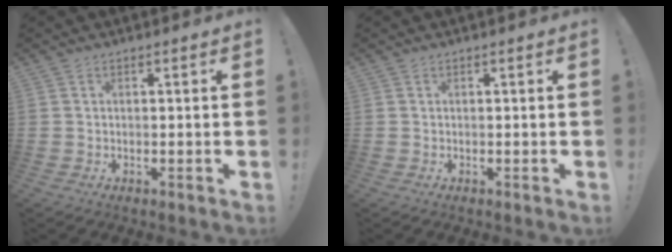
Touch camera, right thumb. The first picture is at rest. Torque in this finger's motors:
{"motor_torque": [0.00, 0.00, 0.00, 0.00, 0.00]}